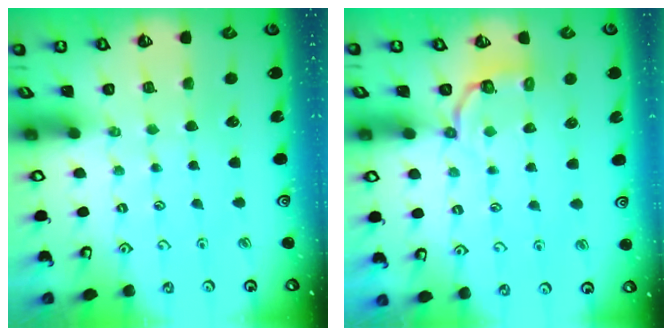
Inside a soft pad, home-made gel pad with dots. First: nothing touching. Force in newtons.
{"total": 4.2, "press": 2.9, "slide": 3.0}